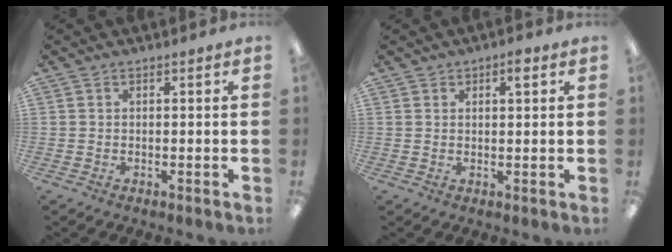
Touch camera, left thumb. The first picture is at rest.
{"total": 2.8, "force": [1.7, 1.3, 1.9], "torque": [-0.024, -0.001, 0.025]}